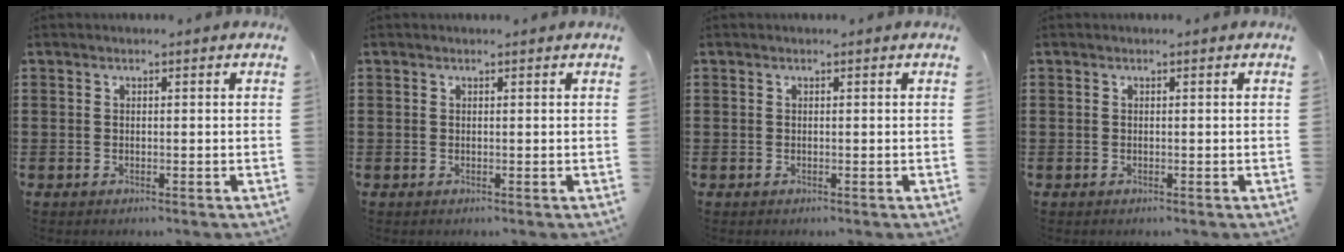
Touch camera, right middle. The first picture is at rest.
{"total": 0.0}
{"total": 0.0}
{"total": 0.0}